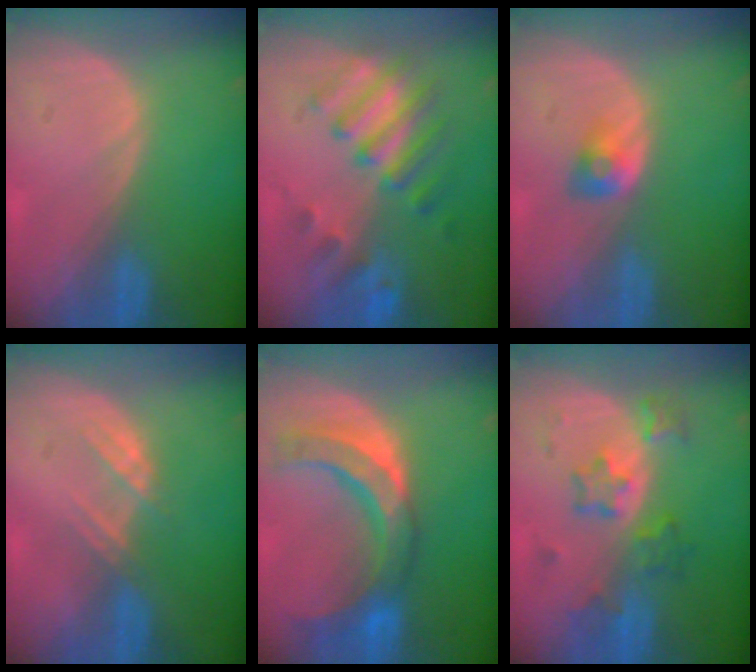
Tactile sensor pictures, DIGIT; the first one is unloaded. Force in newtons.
{"total": 7.9, "press": 7.6, "slide": 2.1}
{"total": 2.7, "press": 2.4, "slide": 1.2}
{"total": 3.0, "press": 2.9, "slide": 0.7}
{"total": 10.1, "press": 9.5, "slide": 3.4}
{"total": 5.9, "press": 5.9, "slide": 0.8}